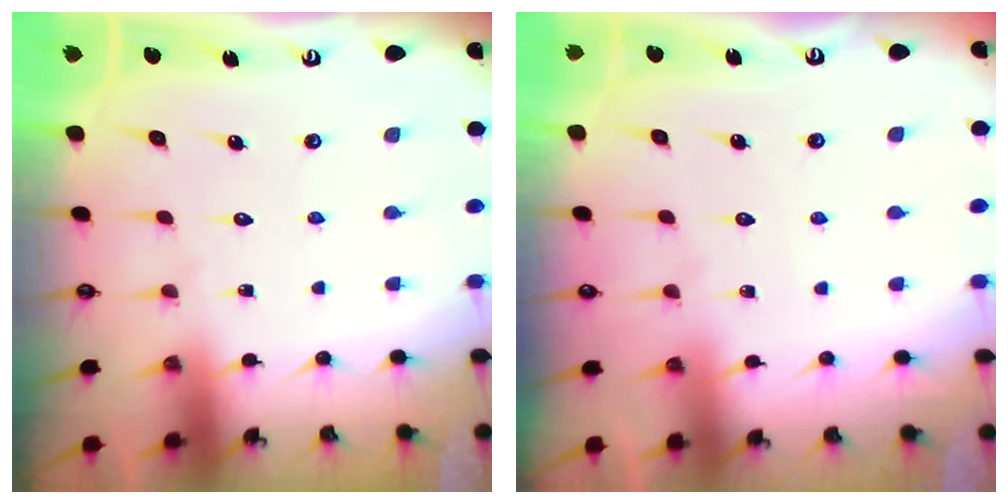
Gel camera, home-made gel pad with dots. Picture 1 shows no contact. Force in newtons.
{"total": 1.8, "press": 1.8, "slide": 0.3}